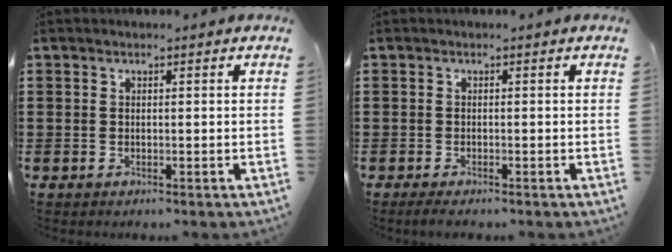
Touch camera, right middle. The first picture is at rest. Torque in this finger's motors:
{"motor_torque": [0.65, -0.01, 0.02, 0.05]}